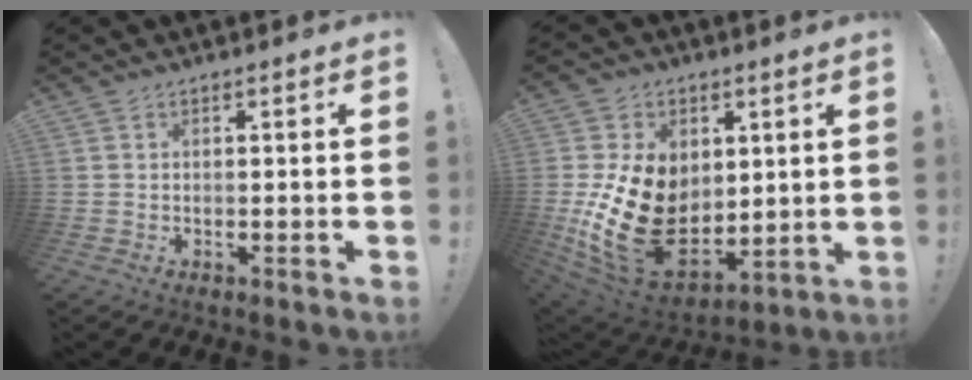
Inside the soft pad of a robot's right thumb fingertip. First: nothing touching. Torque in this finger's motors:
{"motor_torque": [0.60, 1.26, 1.69, -1.06, 0.65]}